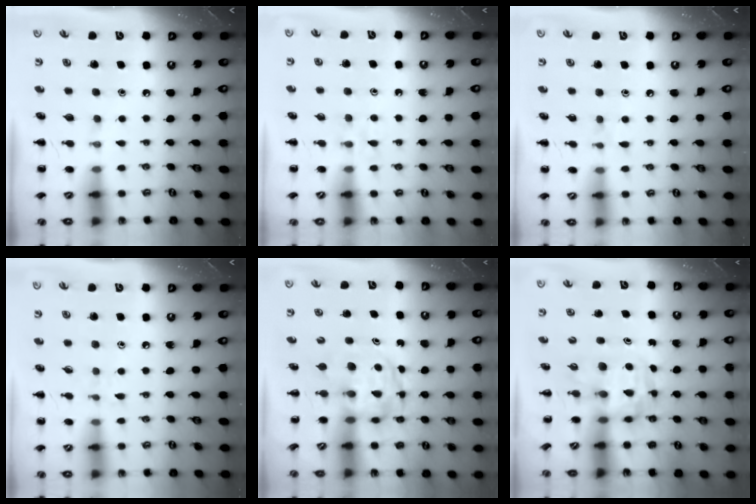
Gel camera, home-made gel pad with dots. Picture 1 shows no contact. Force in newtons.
{"total": 3.0, "press": 2.7, "slide": 1.2}
{"total": 3.7, "press": 3.4, "slide": 1.5}
{"total": 4.3, "press": 4.0, "slide": 1.5}
{"total": 3.8, "press": 3.8, "slide": 0.3}
{"total": 3.6, "press": 3.5, "slide": 0.6}